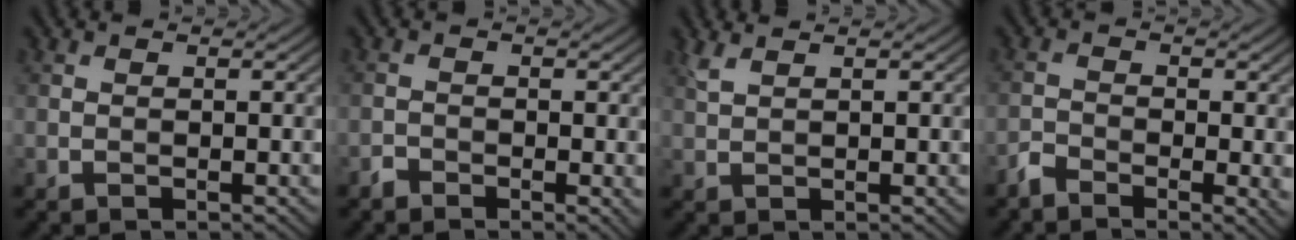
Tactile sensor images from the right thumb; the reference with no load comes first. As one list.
[{"total": 2.0, "force": [-1.3, 1.0, 1.1], "torque": [-0.019, -0.001, -0.028]}, {"total": 1.5, "force": [1.2, 0.2, 0.9], "torque": [-0.031, 0.007, 0.030]}, {"total": 3.5, "force": [-2.3, 1.5, 2.2], "torque": [-0.043, -0.007, -0.050]}]